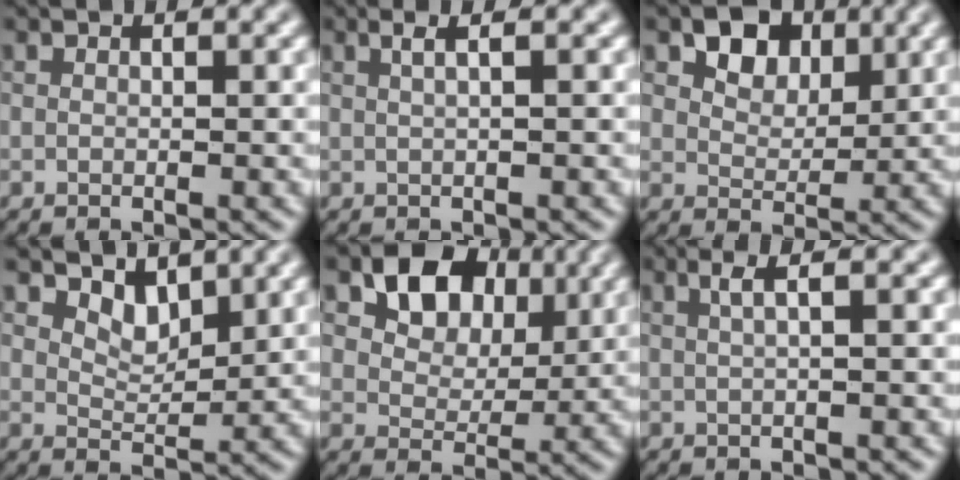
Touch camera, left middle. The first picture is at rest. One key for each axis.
{"total": 1.8, "fx": 0.5, "fy": 0.6, "fz": 1.6, "tx": -0.012, "ty": 0.004, "tz": -0.004}
{"total": 3.7, "fx": 1.7, "fy": 2.6, "fz": 2.0, "tx": -0.035, "ty": -0.002, "tz": 0.026}
{"total": 2.1, "fx": 1.8, "fy": 0.9, "fz": 0.7, "tx": -0.021, "ty": -0.005, "tz": 0.034}
{"total": 6.4, "fx": 2.5, "fy": 4.6, "fz": 3.5, "tx": -0.064, "ty": 0.004, "tz": 0.036}
{"total": 1.6, "fx": 0.3, "fy": 0.2, "fz": 1.5, "tx": -0.025, "ty": 0.005, "tz": 0.008}